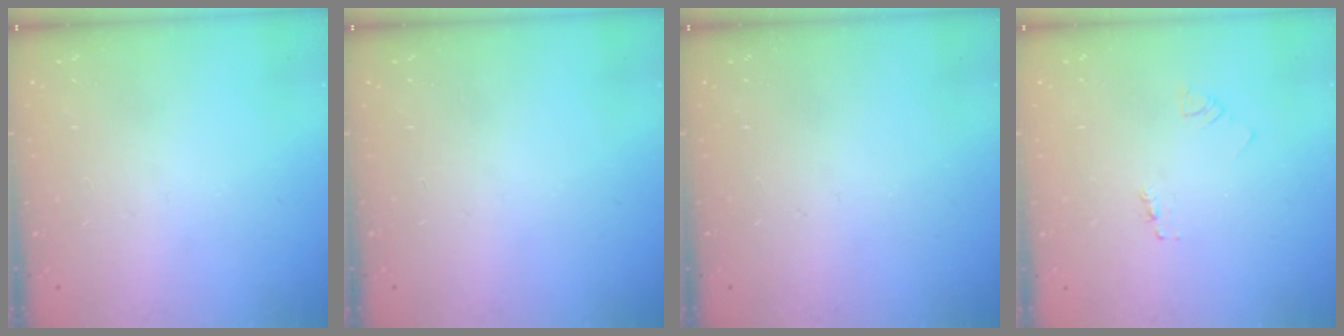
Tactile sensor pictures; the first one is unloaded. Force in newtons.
{"total": 0.0}
{"total": 0.0}
{"total": 1.8, "press": 1.8, "slide": 0.2}